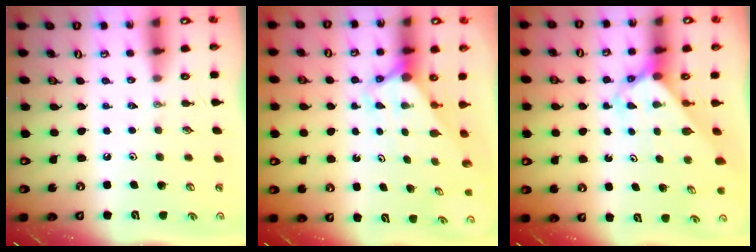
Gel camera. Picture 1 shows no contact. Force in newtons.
{"total": 2.7, "press": 2.7, "slide": 0.0}
{"total": 2.8, "press": 2.8, "slide": 0.1}